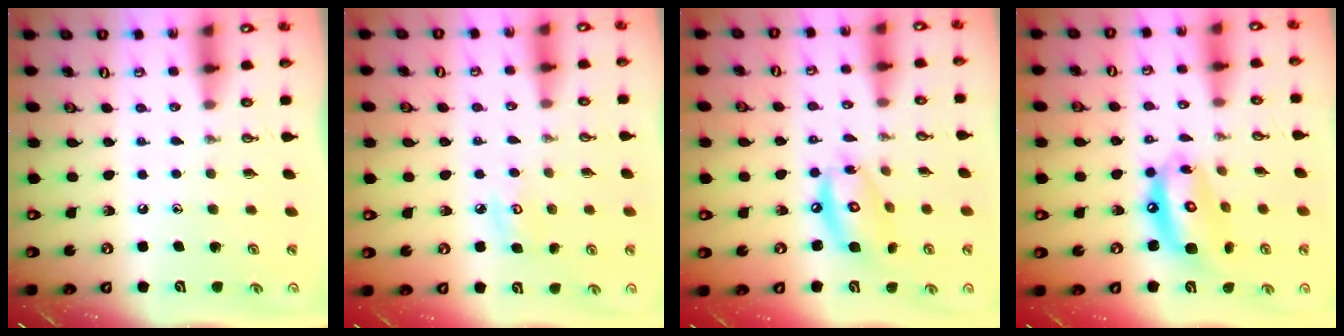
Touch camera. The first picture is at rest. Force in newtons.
{"total": 6.3, "press": 6.3, "slide": 0.4}
{"total": 11.5, "press": 11.5, "slide": 0.8}
{"total": 13.0, "press": 12.9, "slide": 1.8}